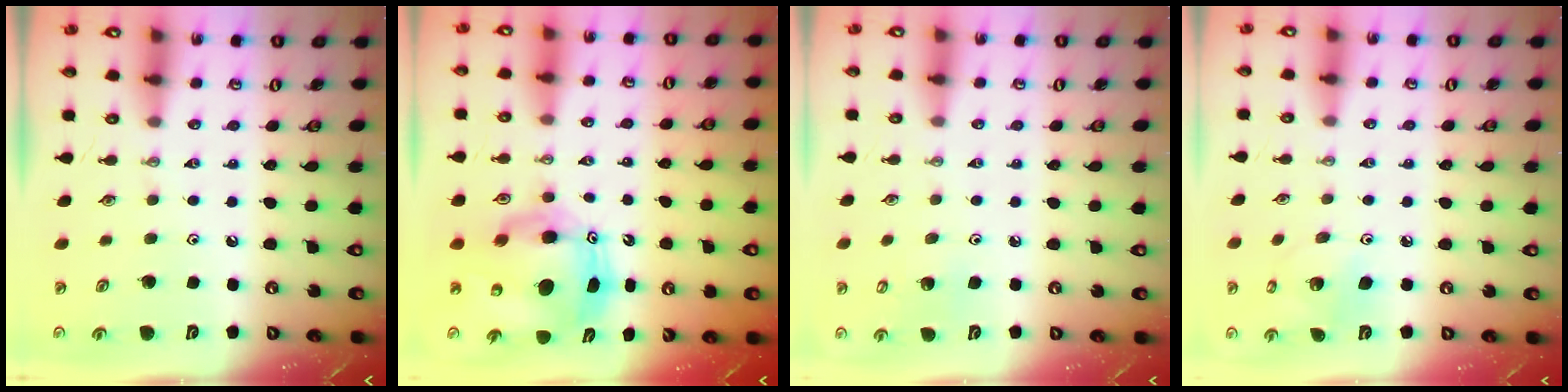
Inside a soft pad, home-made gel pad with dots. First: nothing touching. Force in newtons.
{"total": 11.3, "press": 11.3, "slide": 1.1}
{"total": 5.1, "press": 5.0, "slide": 0.9}
{"total": 4.4, "press": 4.4, "slide": 0.2}